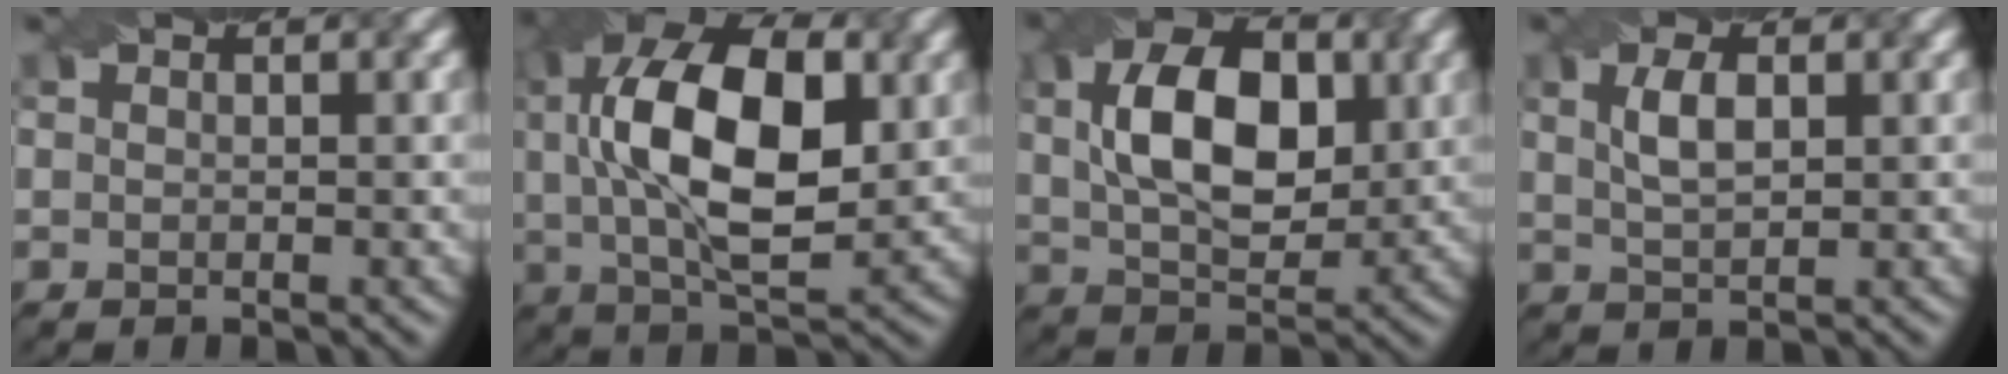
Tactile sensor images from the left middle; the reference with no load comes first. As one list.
[{"total": 13.0, "force": [1.9, 6.2, 11.3], "torque": [-0.198, 0.014, 0.031]}, {"total": 9.4, "force": [1.9, 5.4, 7.4], "torque": [-0.130, 0.011, 0.031]}, {"total": 2.9, "force": [0.9, 1.3, 2.5], "torque": [-0.055, 0.003, 0.020]}]